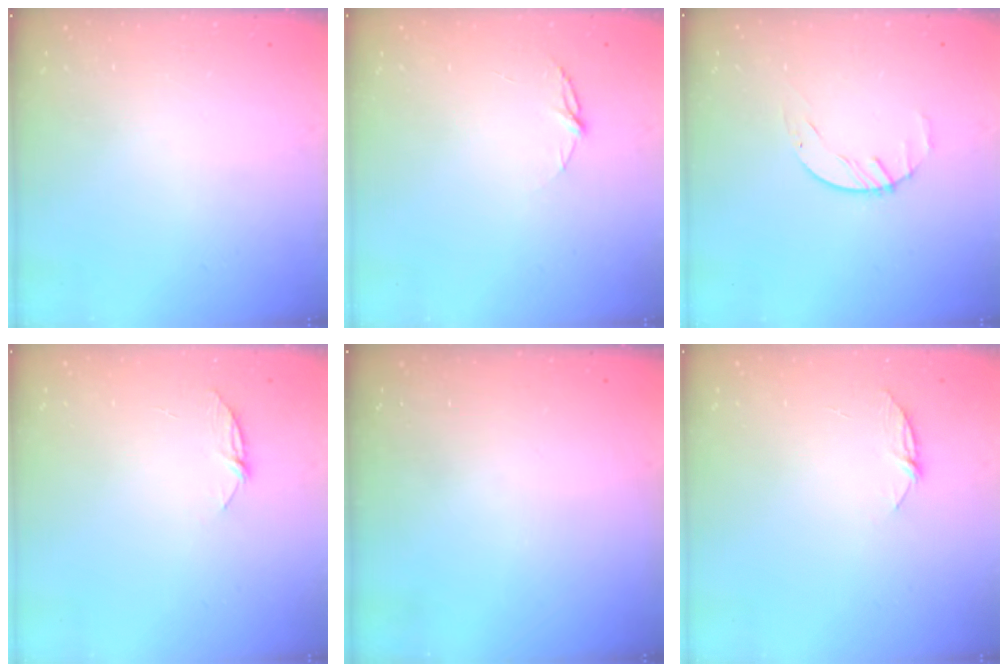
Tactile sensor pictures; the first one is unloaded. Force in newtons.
{"total": 4.8, "press": 4.8, "slide": 0.5}
{"total": 1.6, "press": 1.6, "slide": 0.3}
{"total": 4.9, "press": 4.8, "slide": 0.6}
{"total": 0.0}
{"total": 4.9, "press": 4.8, "slide": 0.6}